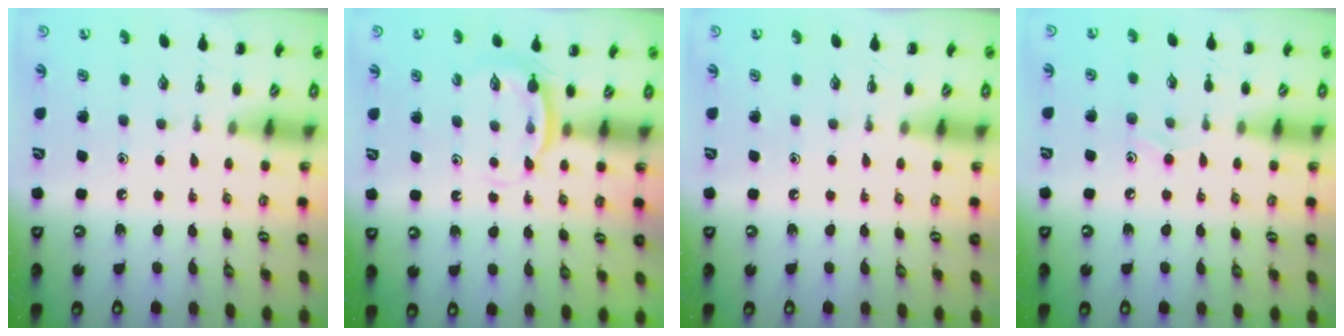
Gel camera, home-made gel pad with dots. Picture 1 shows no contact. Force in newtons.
{"total": 4.6, "press": 4.6, "slide": 0.6}
{"total": 0.0}
{"total": 5.9, "press": 5.5, "slide": 2.1}